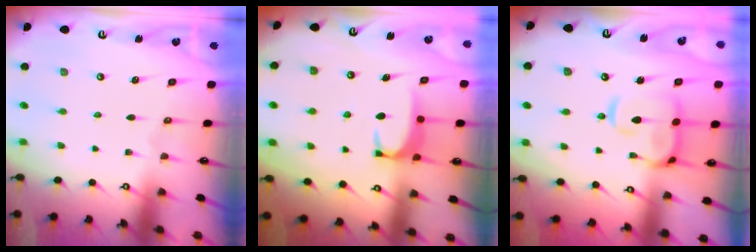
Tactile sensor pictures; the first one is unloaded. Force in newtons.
{"total": 1.7, "press": 1.7, "slide": 0.5}
{"total": 8.9, "press": 8.8, "slide": 1.7}